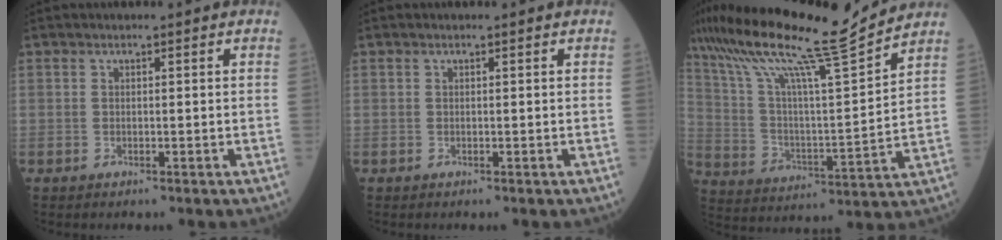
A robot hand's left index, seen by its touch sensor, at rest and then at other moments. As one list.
[{"total": 0.0}, {"total": 19.8, "force": [16.6, -0.7, 10.8], "torque": [-0.201, 0.001, 0.282]}]